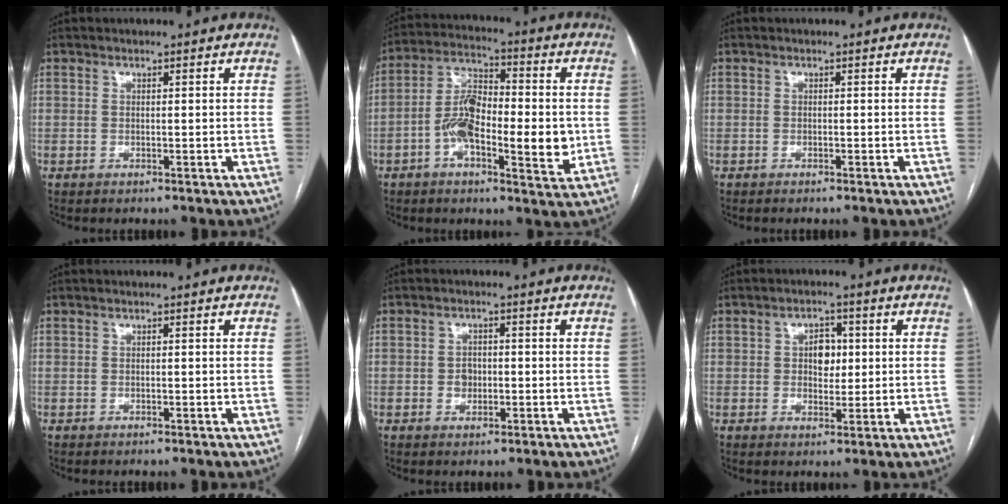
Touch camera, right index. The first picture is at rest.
{"total": 13.1, "force": [-2.0, 4.7, 12.1], "torque": [-0.216, 0.012, -0.039]}
{"total": 0.0}
{"total": 0.0}
{"total": 2.4, "force": [-0.5, 1.9, 1.4], "torque": [-0.019, 0.005, -0.005]}
{"total": 4.1, "force": [0.7, 2.7, 3.0], "torque": [-0.043, 0.010, 0.013]}